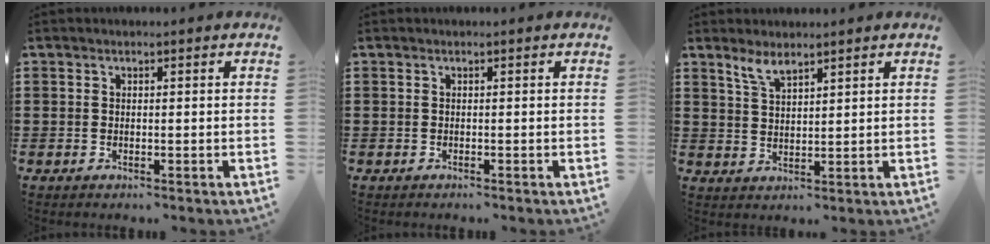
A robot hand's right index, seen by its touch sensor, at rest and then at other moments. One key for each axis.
{"total": 0.0}
{"total": 3.4, "fx": 2.7, "fy": 0.9, "fz": 1.9, "tx": -0.043, "ty": 0.002, "tz": 0.049}